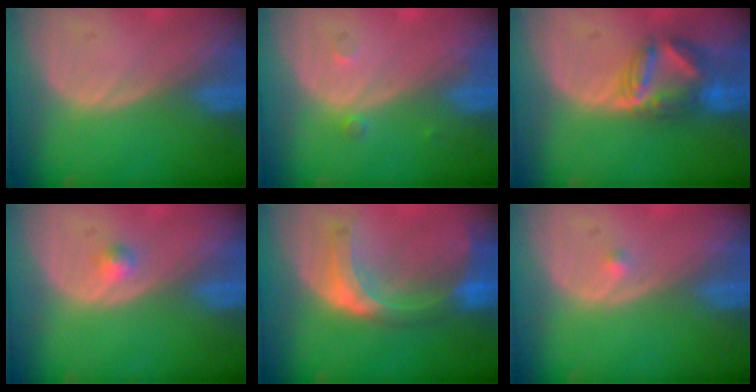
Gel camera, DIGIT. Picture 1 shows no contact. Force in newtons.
{"total": 1.3, "press": 1.3, "slide": 0.1}
{"total": 6.6, "press": 6.4, "slide": 1.5}
{"total": 1.5, "press": 1.3, "slide": 0.8}
{"total": 8.2, "press": 7.3, "slide": 3.8}
{"total": 0.7, "press": 0.7, "slide": 0.1}